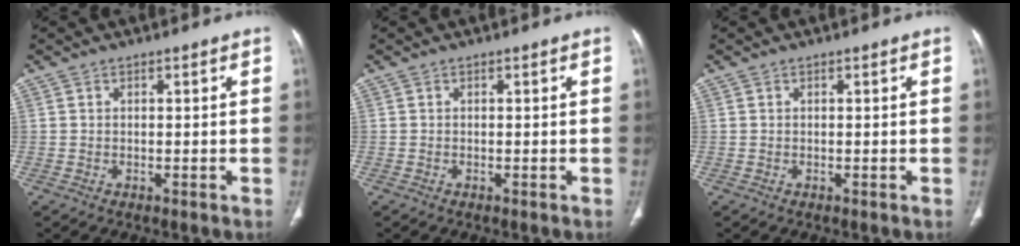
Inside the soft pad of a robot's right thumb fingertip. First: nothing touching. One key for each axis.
{"total": 0.0}
{"total": 0.0}